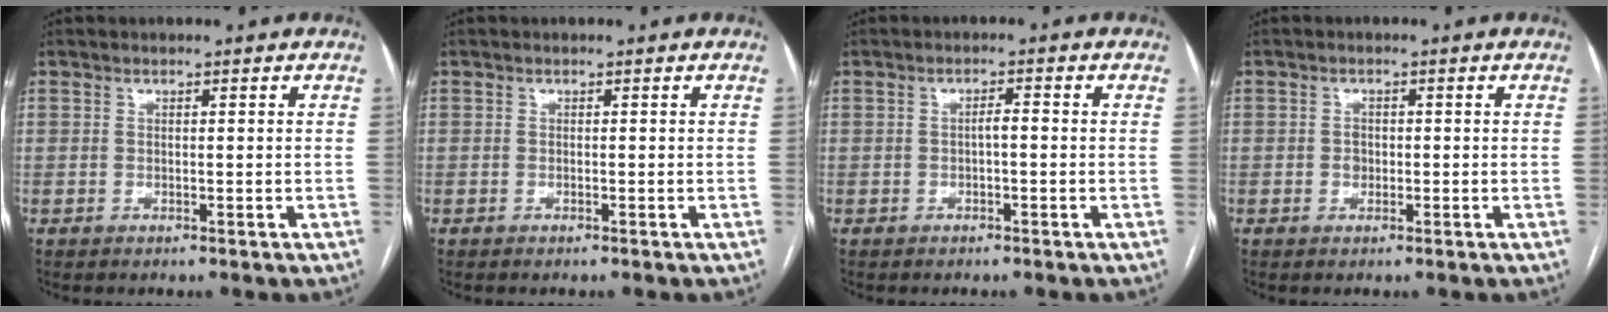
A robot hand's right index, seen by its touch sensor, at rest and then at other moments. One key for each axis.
{"total": 0.0}
{"total": 1.6, "fx": -0.2, "fy": 0.4, "fz": 1.6, "tx": -0.024, "ty": 0.006, "tz": -0.003}
{"total": 1.4, "fx": -0.2, "fy": 1.2, "fz": 0.8, "tx": -0.012, "ty": 0.004, "tz": -0.002}